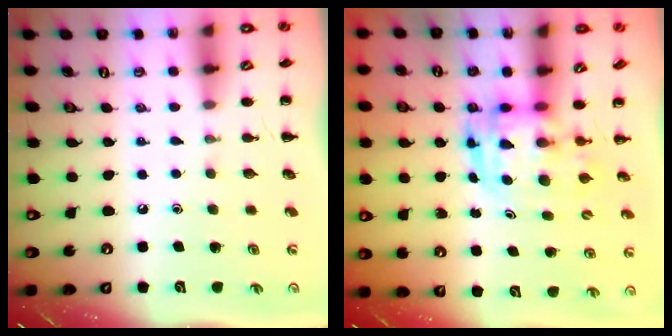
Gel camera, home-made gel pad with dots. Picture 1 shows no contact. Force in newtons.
{"total": 3.7, "press": 3.6, "slide": 0.7}